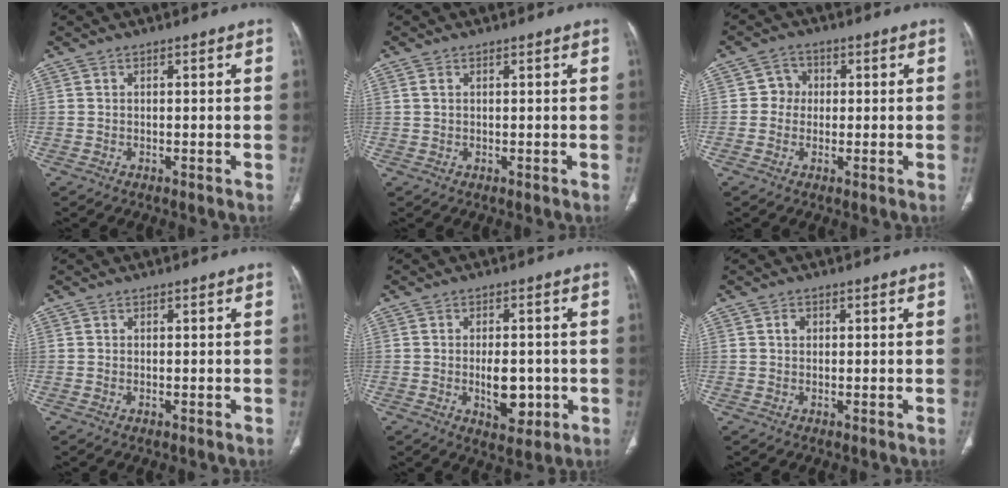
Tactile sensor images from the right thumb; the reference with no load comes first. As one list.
[{"total": 0.9, "force": [0.4, 0.5, 0.6], "torque": [-0.018, 0.010, 0.012]}, {"total": 3.6, "force": [0.1, 3.4, 1.0], "torque": [0.009, 0.010, -0.005]}, {"total": 0.5, "force": [-0.1, 0.3, 0.4], "torque": [-0.011, -0.001, -0.001]}, {"total": 7.4, "force": [-1.4, 4.1, 6.0], "torque": [-0.071, -0.001, -0.010]}, {"total": 1.3, "force": [0.3, 1.1, 0.6], "torque": [-0.007, 0.002, 0.004]}]